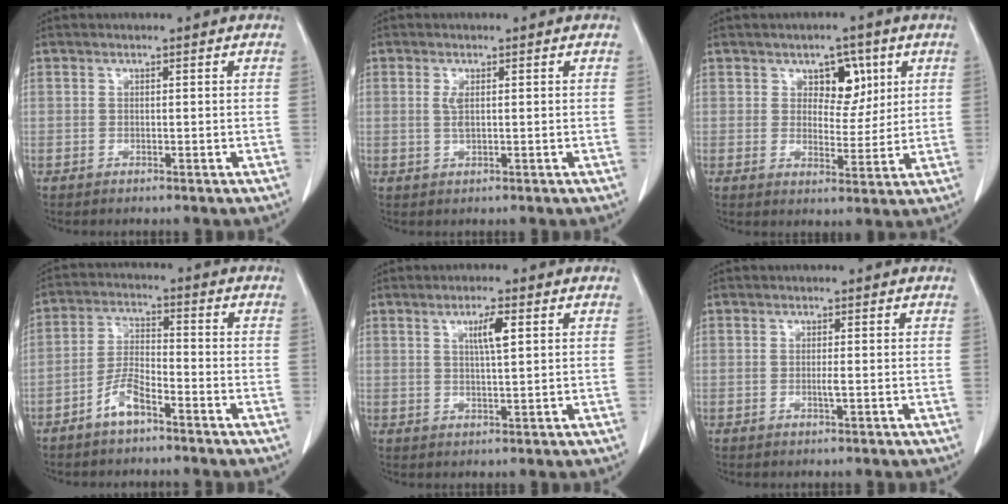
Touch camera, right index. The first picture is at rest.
{"total": 1.9, "force": [0.4, 0.5, 1.8], "torque": [-0.041, -0.003, 0.009]}
{"total": 5.8, "force": [2.5, 3.5, 3.9], "torque": [-0.045, 0.007, 0.039]}
{"total": 5.5, "force": [-3.7, 1.5, 3.8], "torque": [-0.088, 0.005, -0.069]}
{"total": 3.8, "force": [1.4, 0.3, 3.6], "torque": [-0.061, -0.001, 0.023]}
{"total": 1.0, "force": [-0.2, -0.1, 0.9], "torque": [-0.020, -0.003, -0.004]}